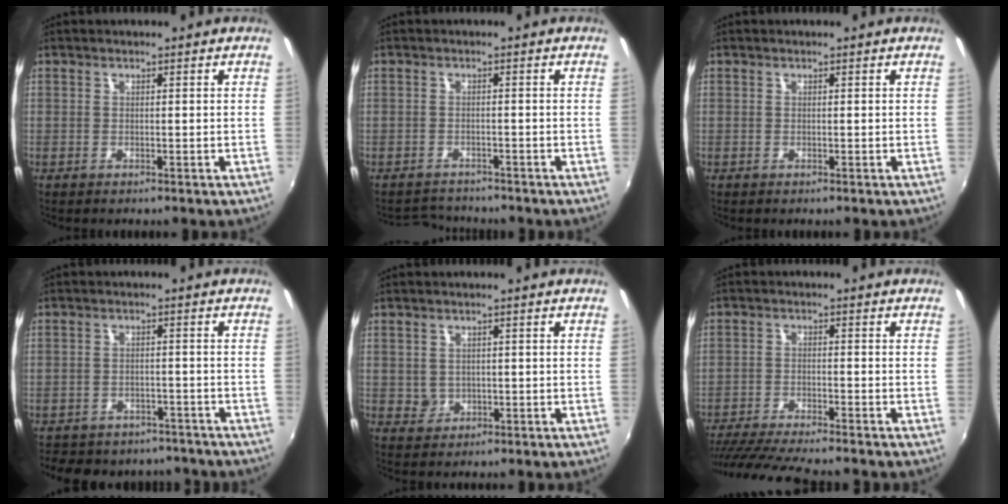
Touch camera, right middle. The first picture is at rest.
{"total": 3.5, "force": [-3.4, 1.1, -0.3], "torque": [-0.011, 0.004, -0.061]}
{"total": 0.0}
{"total": 13.3, "force": [-11.0, 6.2, 4.2], "torque": [-0.102, 0.005, -0.141]}
{"total": 2.4, "force": [0.1, 2.3, 0.5], "torque": [-0.005, 0.002, 0.004]}
{"total": 12.2, "force": [-10.8, 0.6, 5.7], "torque": [-0.130, -0.028, -0.183]}